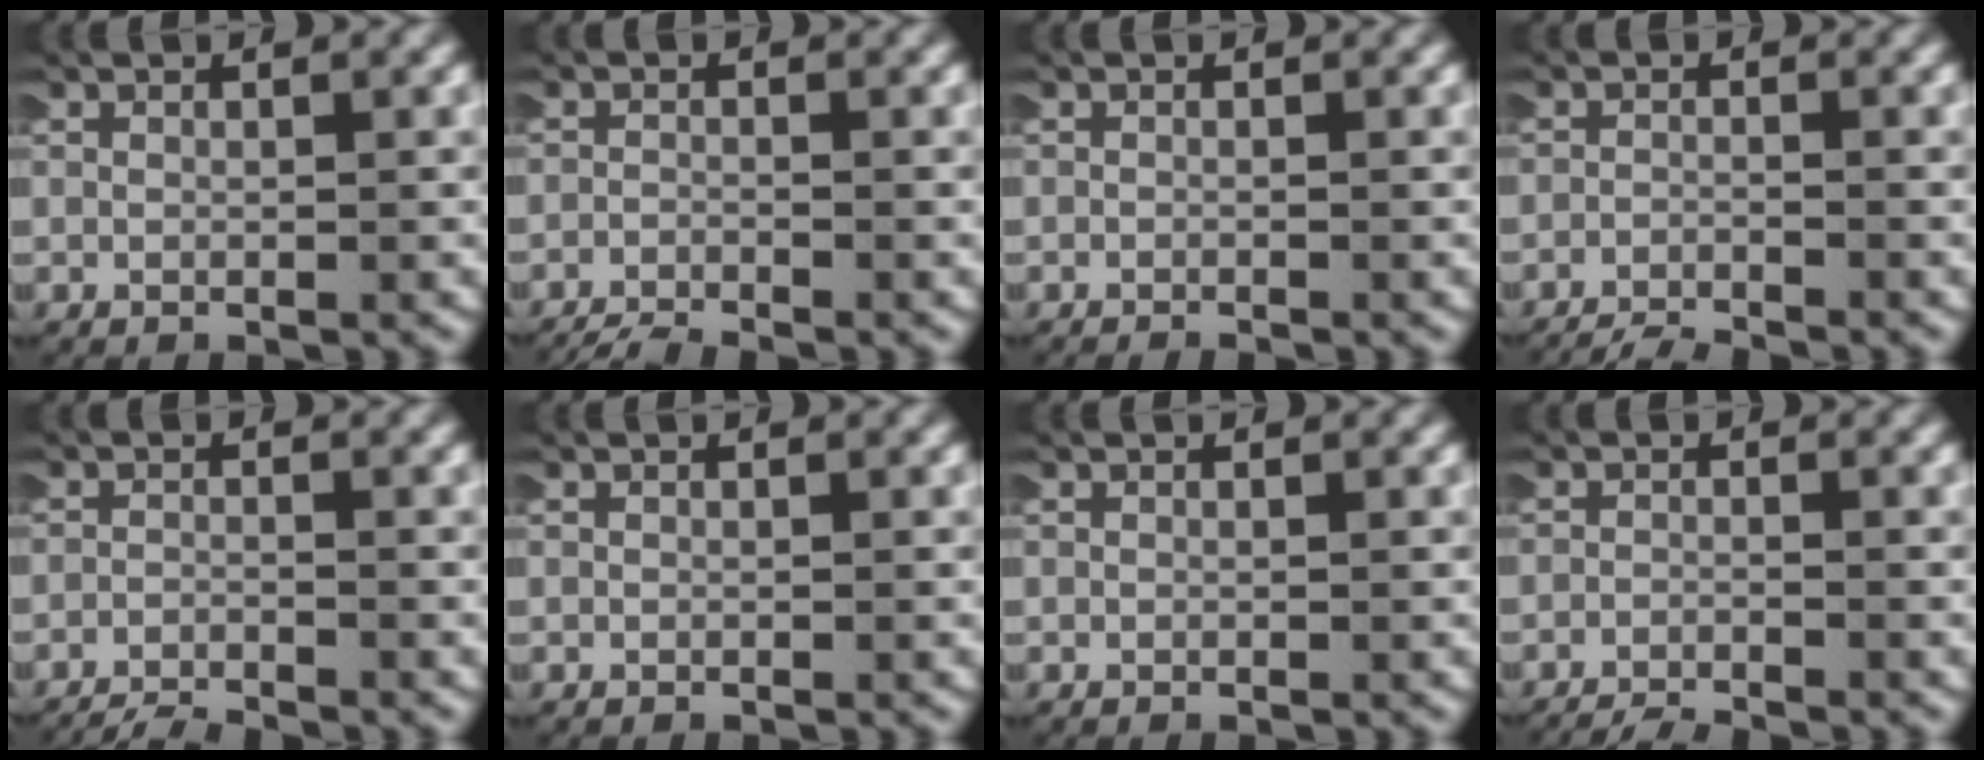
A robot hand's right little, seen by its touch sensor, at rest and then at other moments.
{"total": 4.5, "force": [-4.3, 1.0, 0.6], "torque": [-0.016, -0.017, -0.065]}
{"total": 1.0, "force": [-1.0, 0.0, 0.0], "torque": [-0.002, -0.003, -0.015]}
{"total": 5.9, "force": [-5.8, 1.2, 0.6], "torque": [-0.016, -0.021, -0.087]}
{"total": 5.4, "force": [-5.3, 1.0, 0.5], "torque": [-0.016, -0.020, -0.079]}
{"total": 0.0}
{"total": 0.0}
{"total": 5.6, "force": [-5.5, 1.1, 0.6], "torque": [-0.014, -0.019, -0.082]}